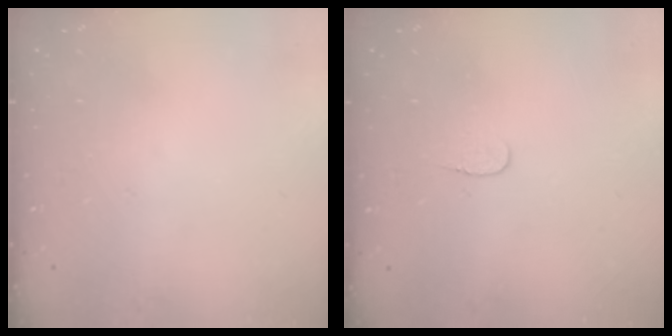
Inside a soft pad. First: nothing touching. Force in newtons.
{"total": 3.9, "press": 3.9, "slide": 0.2}